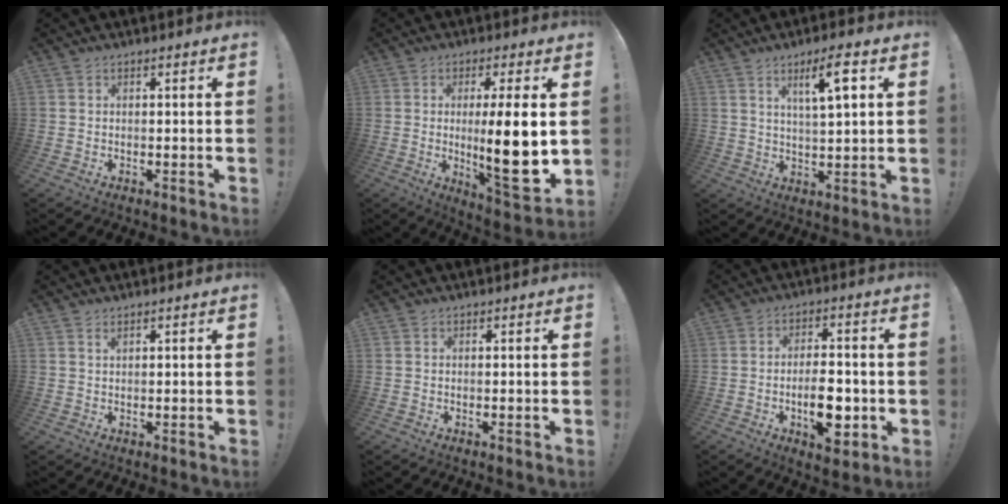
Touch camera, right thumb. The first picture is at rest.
{"total": 15.8, "force": [0.2, 2.4, 15.6], "torque": [-0.240, -0.024, 0.000]}
{"total": 8.3, "force": [3.7, 1.3, 7.3], "torque": [-0.113, -0.013, 0.053]}
{"total": 0.9, "force": [0.7, 0.3, 0.5], "torque": [-0.005, -0.001, 0.012]}
{"total": 0.0}
{"total": 11.0, "force": [-3.2, 5.1, 9.2], "torque": [-0.136, 0.006, -0.052]}